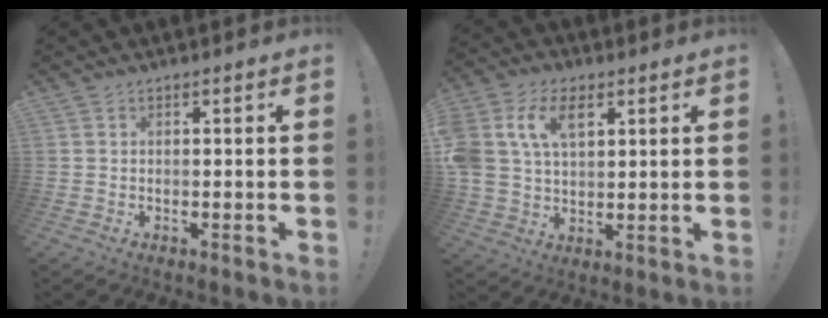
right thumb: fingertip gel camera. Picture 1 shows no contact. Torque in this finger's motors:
{"motor_torque": [1.96, 2.08, 1.61, 0.30, 0.37]}